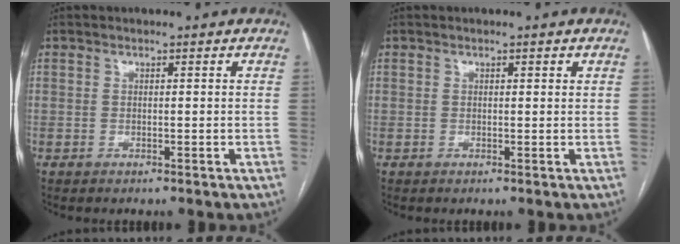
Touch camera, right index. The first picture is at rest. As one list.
[{"total": 0.7, "force": [0.5, 0.3, 0.4], "torque": [-0.005, 0.002, 0.004]}]